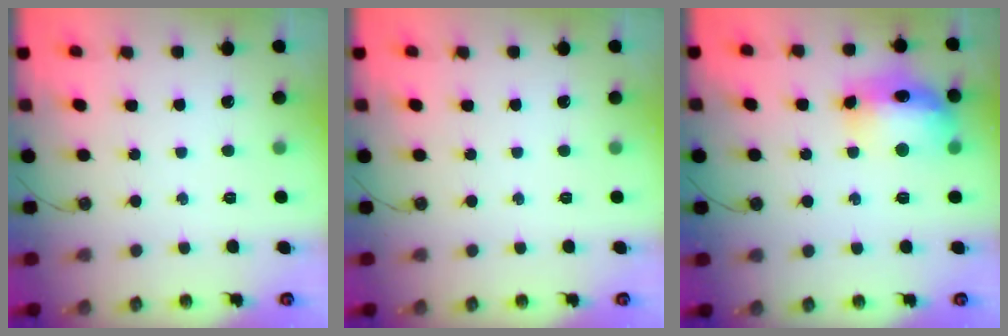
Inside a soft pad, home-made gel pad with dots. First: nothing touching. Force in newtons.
{"total": 0.0}
{"total": 14.4, "press": 14.3, "slide": 1.1}